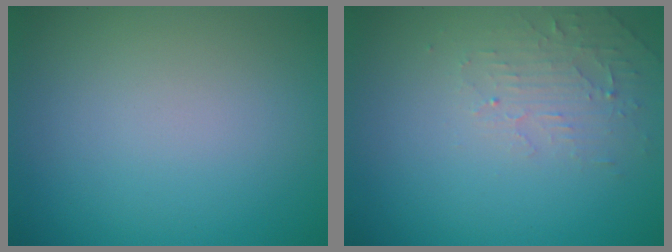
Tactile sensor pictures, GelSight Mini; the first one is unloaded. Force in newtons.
{"total": 2.4, "press": 2.3, "slide": 0.5}